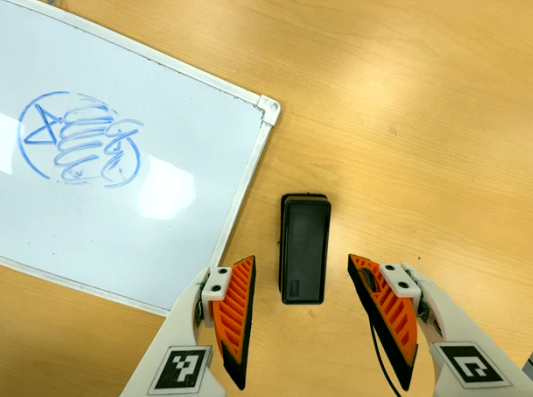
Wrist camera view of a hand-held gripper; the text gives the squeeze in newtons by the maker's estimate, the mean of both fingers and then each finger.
{"total": 0.0}